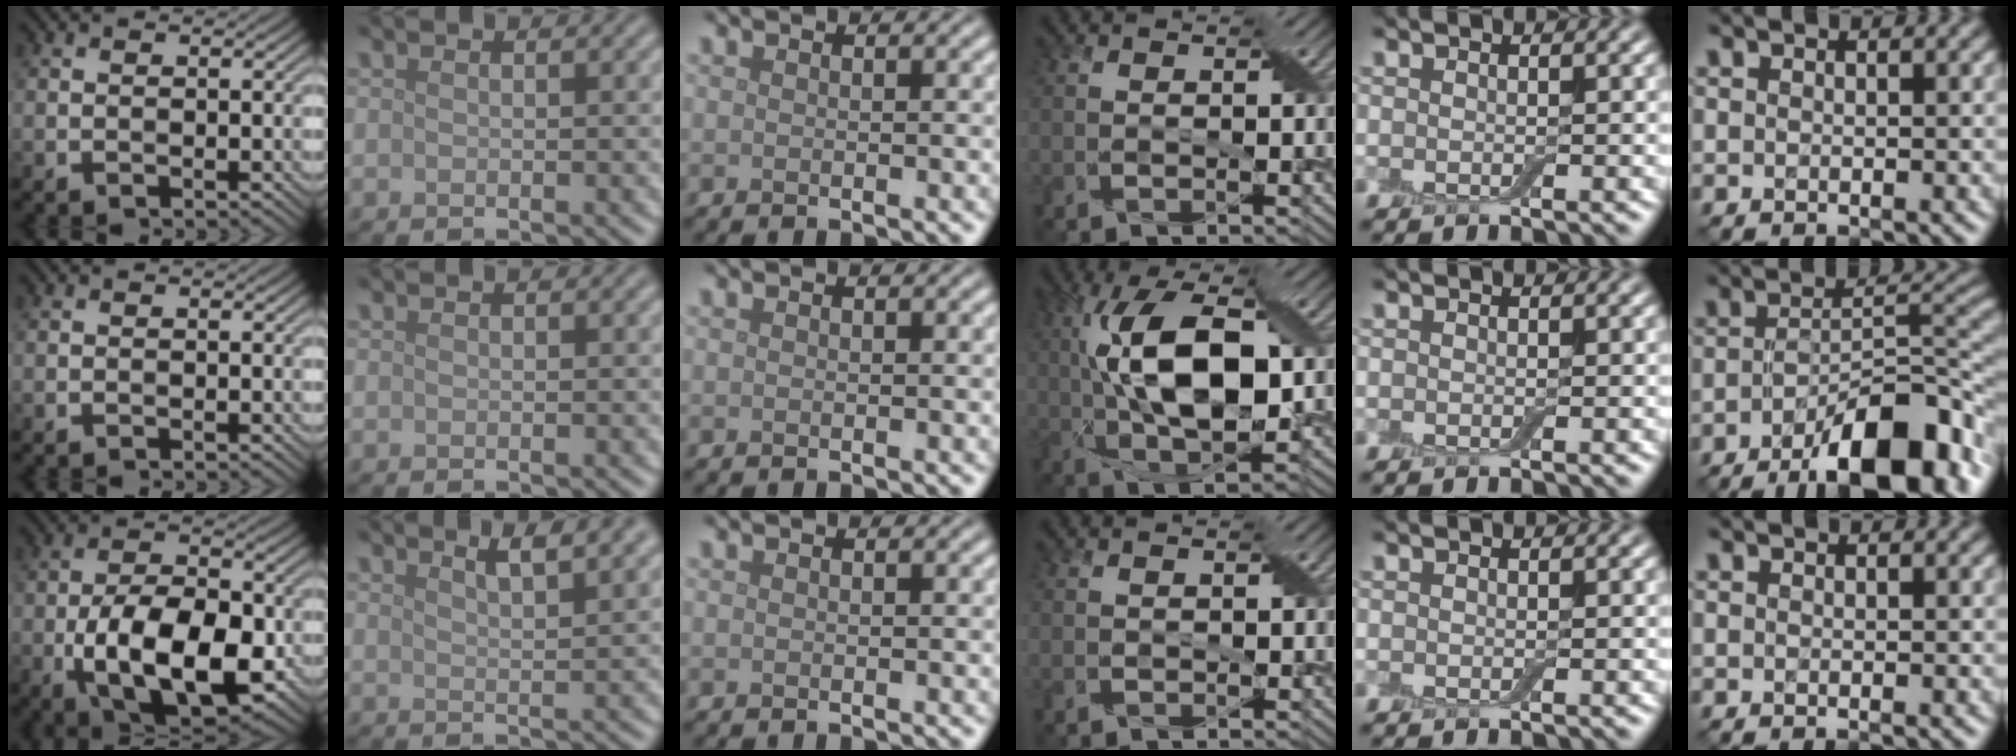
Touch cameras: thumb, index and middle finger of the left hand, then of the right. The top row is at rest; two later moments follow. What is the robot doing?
{"motion": "open", "object": "airpods case & airpods"}